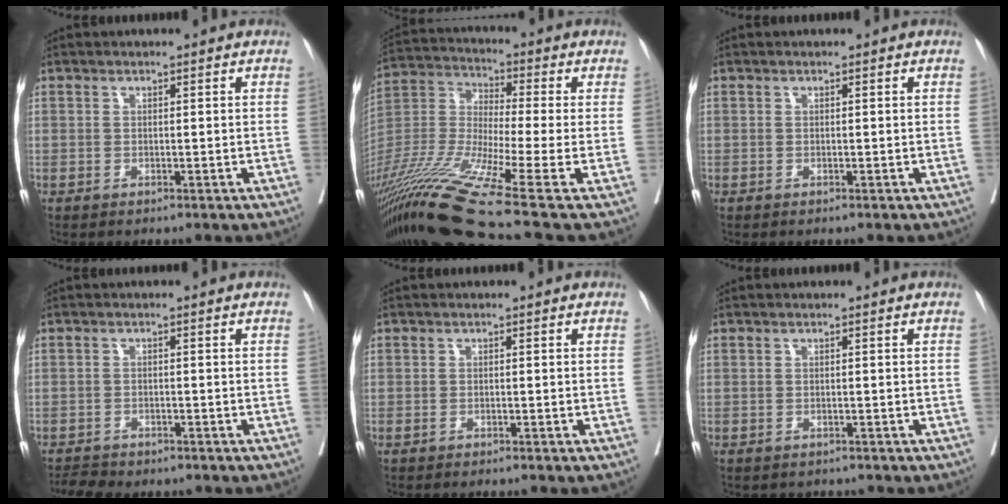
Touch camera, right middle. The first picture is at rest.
{"total": 19.2, "force": [-12.6, -1.5, 14.4], "torque": [-0.328, -0.036, -0.242]}
{"total": 0.0}
{"total": 3.5, "force": [-3.2, 1.1, 0.9], "torque": [-0.015, -0.007, -0.051]}
{"total": 1.2, "force": [-0.9, 0.3, 0.7], "torque": [-0.014, -0.003, -0.011]}
{"total": 1.5, "force": [-1.4, 0.7, 0.2], "torque": [-0.010, -0.001, -0.017]}